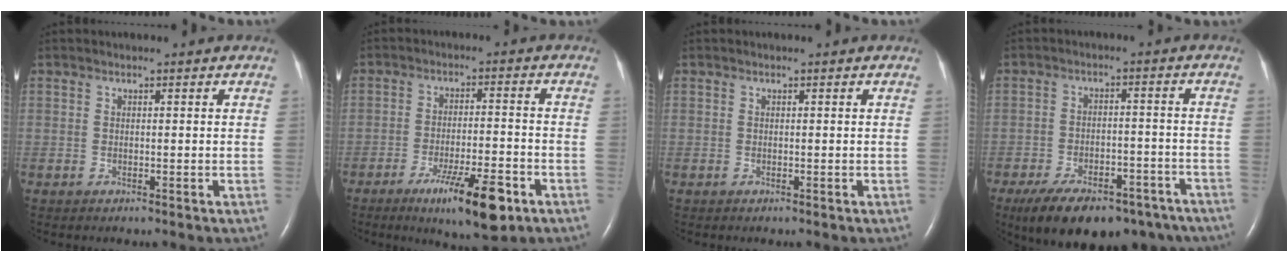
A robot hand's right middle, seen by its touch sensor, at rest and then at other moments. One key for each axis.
{"total": 10.7, "fx": -6.0, "fy": 1.6, "fz": 8.7, "tx": -0.143, "ty": -0.017, "tz": -0.089}
{"total": 0.0}
{"total": 18.1, "fx": -13.3, "fy": 8.1, "fz": 9.2, "tx": -0.139, "ty": 0.003, "tz": -0.184}